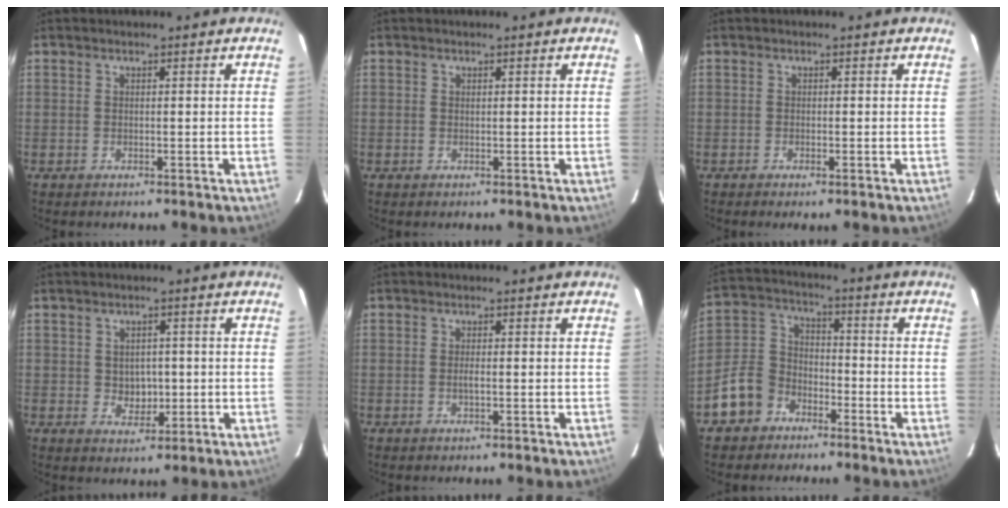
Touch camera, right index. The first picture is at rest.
{"total": 0.0}
{"total": 0.7, "force": [-0.5, 0.1, 0.5], "torque": [-0.012, -0.001, -0.010]}
{"total": 3.9, "force": [-0.1, 3.4, 2.0], "torque": [-0.032, 0.002, 0.004]}
{"total": 0.9, "force": [-0.3, 0.0, 0.9], "torque": [-0.017, -0.001, -0.005]}
{"total": 10.0, "force": [-6.1, 7.4, 2.9], "torque": [-0.078, 0.036, -0.106]}